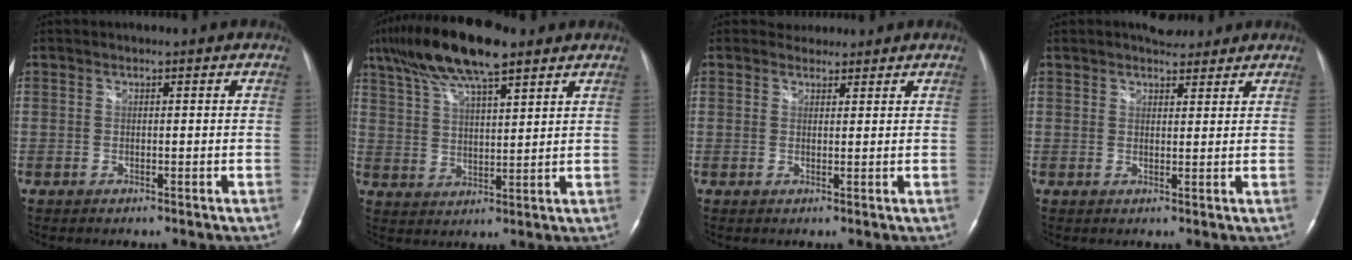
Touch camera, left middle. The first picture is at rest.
{"total": 14.0, "force": [9.7, 3.0, 9.6], "torque": [-0.191, 0.024, 0.175]}
{"total": 2.2, "force": [1.9, 1.0, -0.3], "torque": [0.001, 0.007, 0.026]}
{"total": 4.0, "force": [3.5, 1.6, 1.3], "torque": [-0.022, 0.003, 0.052]}